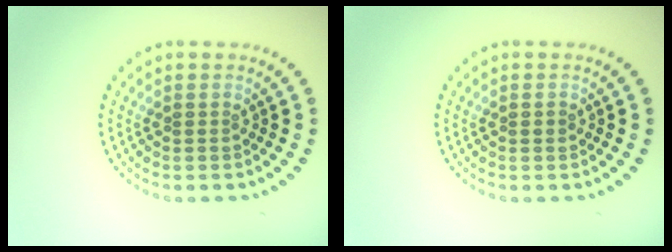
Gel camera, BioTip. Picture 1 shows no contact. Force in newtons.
{"total": 0.7, "press": 0.7, "slide": 0.0}